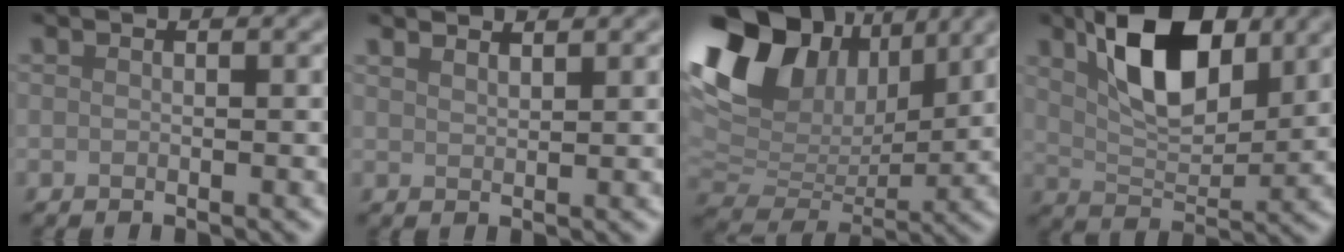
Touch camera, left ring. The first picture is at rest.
{"total": 1.7, "force": [1.6, 0.3, 0.4], "torque": [-0.003, 0.004, 0.020]}
{"total": 14.6, "force": [6.0, 10.2, 8.6], "torque": [-0.187, 0.033, 0.118]}
{"total": 9.1, "force": [3.6, 4.4, 7.0], "torque": [-0.121, 0.006, 0.063]}